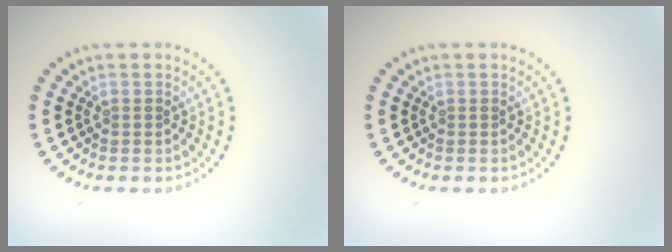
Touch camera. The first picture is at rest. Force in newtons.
{"total": 0.0}